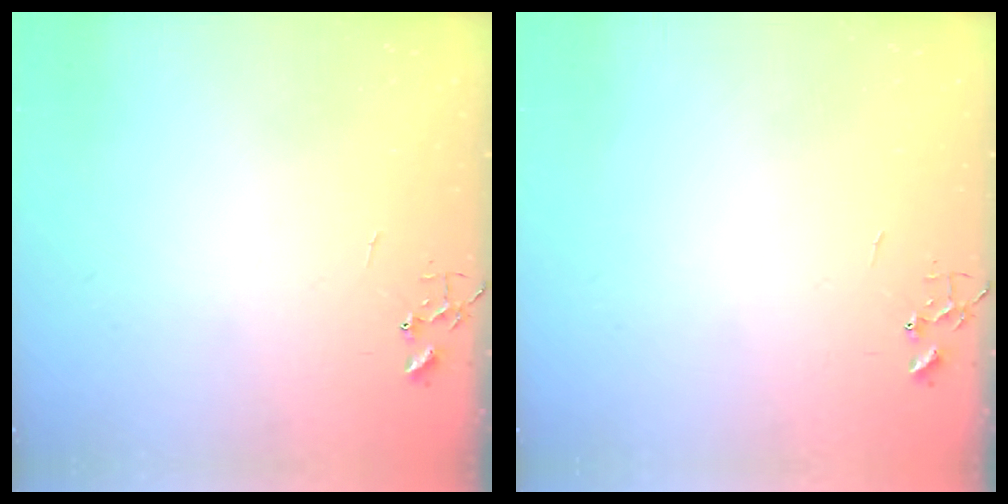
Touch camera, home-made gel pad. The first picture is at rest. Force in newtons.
{"total": 0.0}